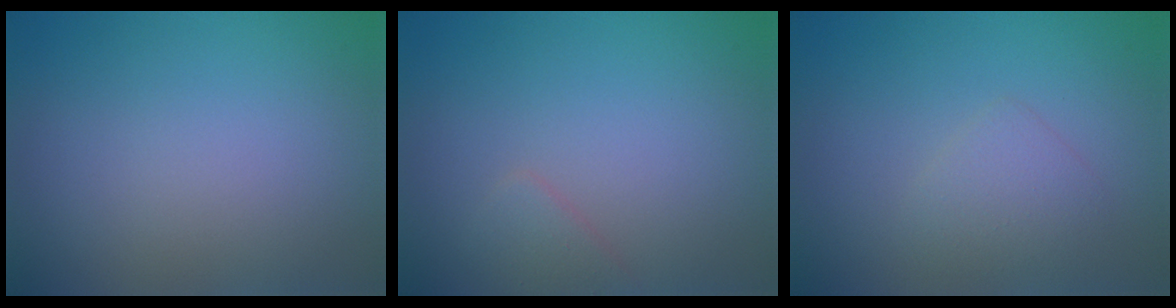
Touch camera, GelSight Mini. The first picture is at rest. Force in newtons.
{"total": 1.2, "press": 1.2, "slide": 0.0}
{"total": 1.8, "press": 1.8, "slide": 0.1}